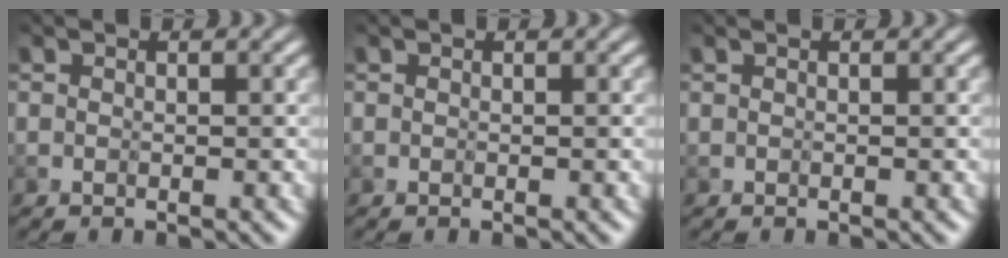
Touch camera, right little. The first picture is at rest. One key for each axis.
{"total": 0.0}
{"total": 0.0}